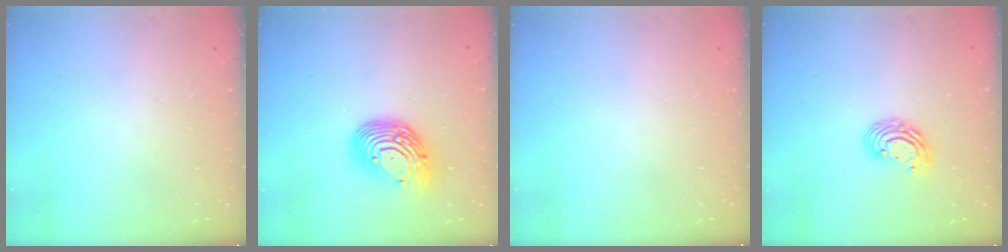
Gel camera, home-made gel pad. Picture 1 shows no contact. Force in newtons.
{"total": 15.0, "press": 14.9, "slide": 1.5}
{"total": 0.0}
{"total": 7.6, "press": 7.6, "slide": 0.9}